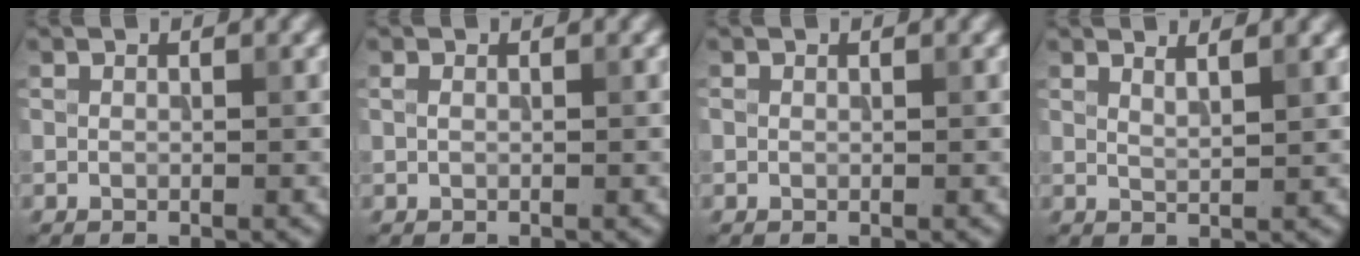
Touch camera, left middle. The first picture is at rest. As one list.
[{"total": 0.6, "force": [0.1, 0.3, 0.5], "torque": [-0.014, 0.002, 0.002]}, {"total": 0.0}, {"total": 1.7, "force": [1.4, 0.1, 1.0], "torque": [-0.013, 0.010, 0.017]}]